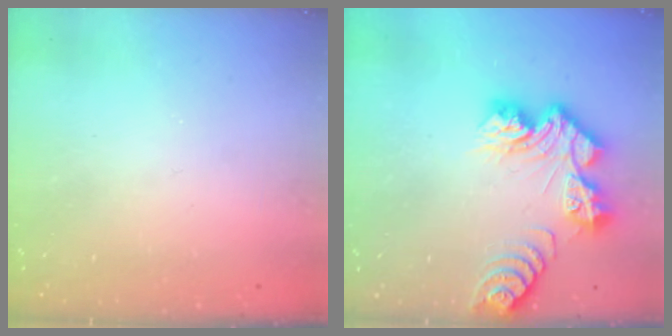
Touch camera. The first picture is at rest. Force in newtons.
{"total": 13.2, "press": 13.2, "slide": 1.2}